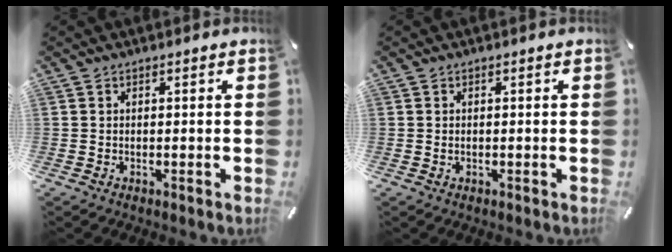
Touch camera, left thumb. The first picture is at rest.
{"total": 0.6, "force": [0.0, 0.4, 0.5], "torque": [-0.010, 0.000, -0.001]}